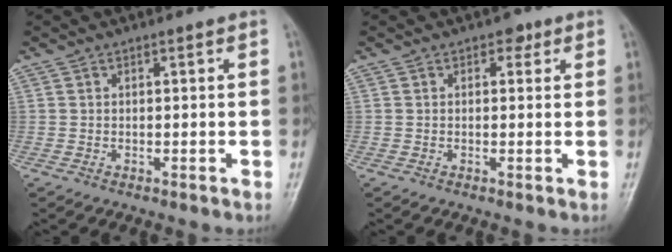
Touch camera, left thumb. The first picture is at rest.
{"total": 1.9, "force": [0.9, 1.3, 0.9], "torque": [0.002, 0.000, 0.007]}